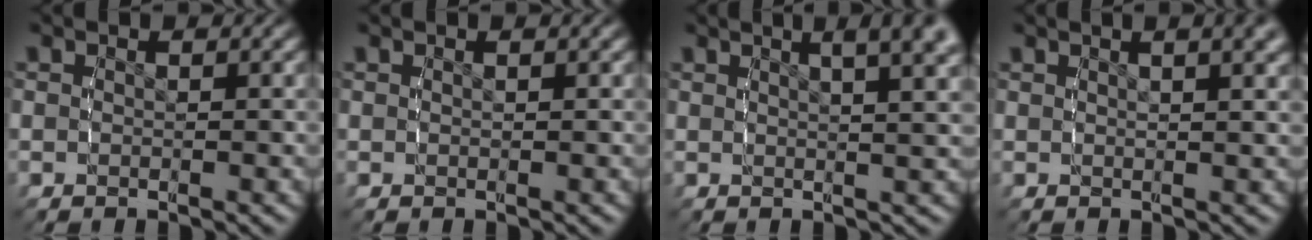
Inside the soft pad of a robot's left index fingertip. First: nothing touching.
{"total": 0.0}
{"total": 7.8, "force": [4.3, 2.5, 6.1], "torque": [-0.063, 0.029, 0.056]}
{"total": 3.5, "force": [2.0, 0.5, 2.9], "torque": [-0.028, 0.009, 0.031]}